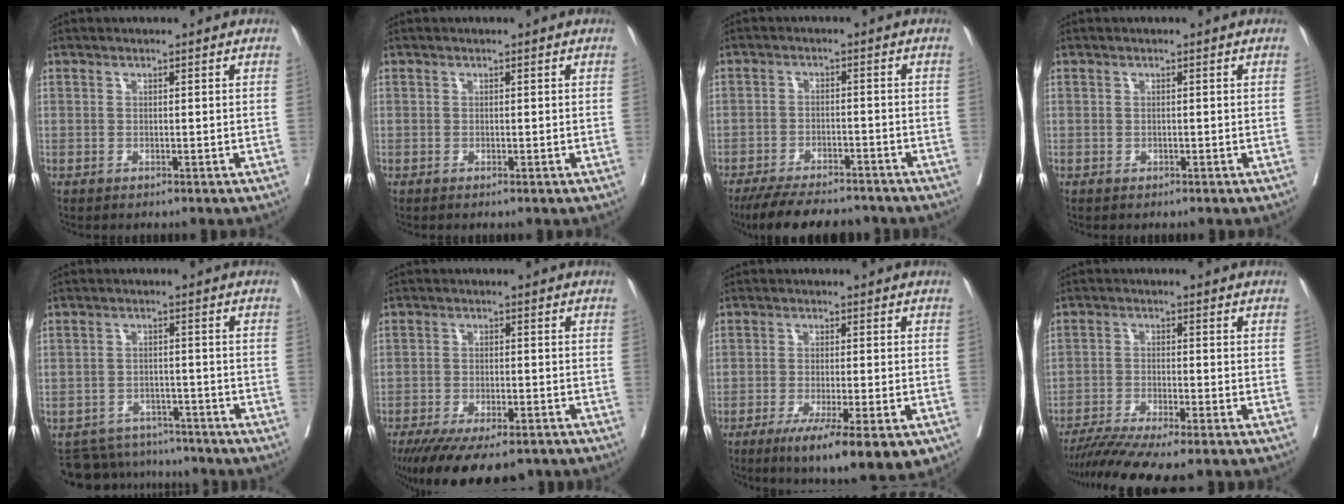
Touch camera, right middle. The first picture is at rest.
{"total": 0.0}
{"total": 11.5, "force": [-10.1, 3.3, 4.4], "torque": [-0.066, -0.003, -0.148]}
{"total": 0.0}
{"total": 8.8, "force": [-8.4, 2.7, 0.0], "torque": [0.004, 0.012, -0.117]}
{"total": 14.6, "force": [-11.1, 5.2, 8.0], "torque": [-0.142, -0.023, -0.162]}
{"total": 11.7, "force": [-6.8, 1.9, 9.3], "torque": [-0.114, -0.022, -0.102]}
{"total": 9.6, "force": [-8.0, 0.2, 5.4], "torque": [-0.081, -0.020, -0.130]}